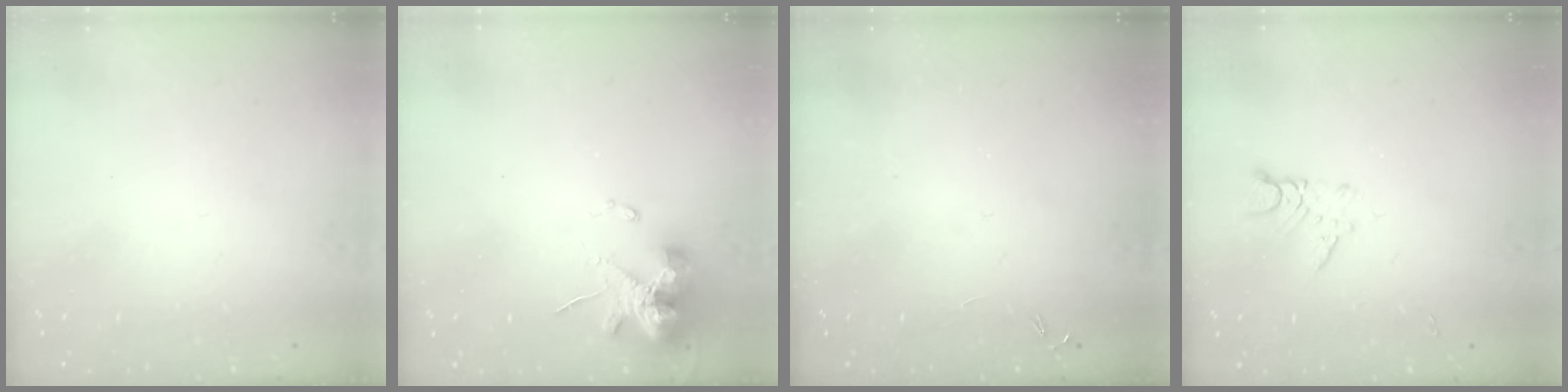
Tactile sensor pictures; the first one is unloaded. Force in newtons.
{"total": 12.0, "press": 11.8, "slide": 1.9}
{"total": 0.0}
{"total": 3.0, "press": 2.9, "slide": 0.4}